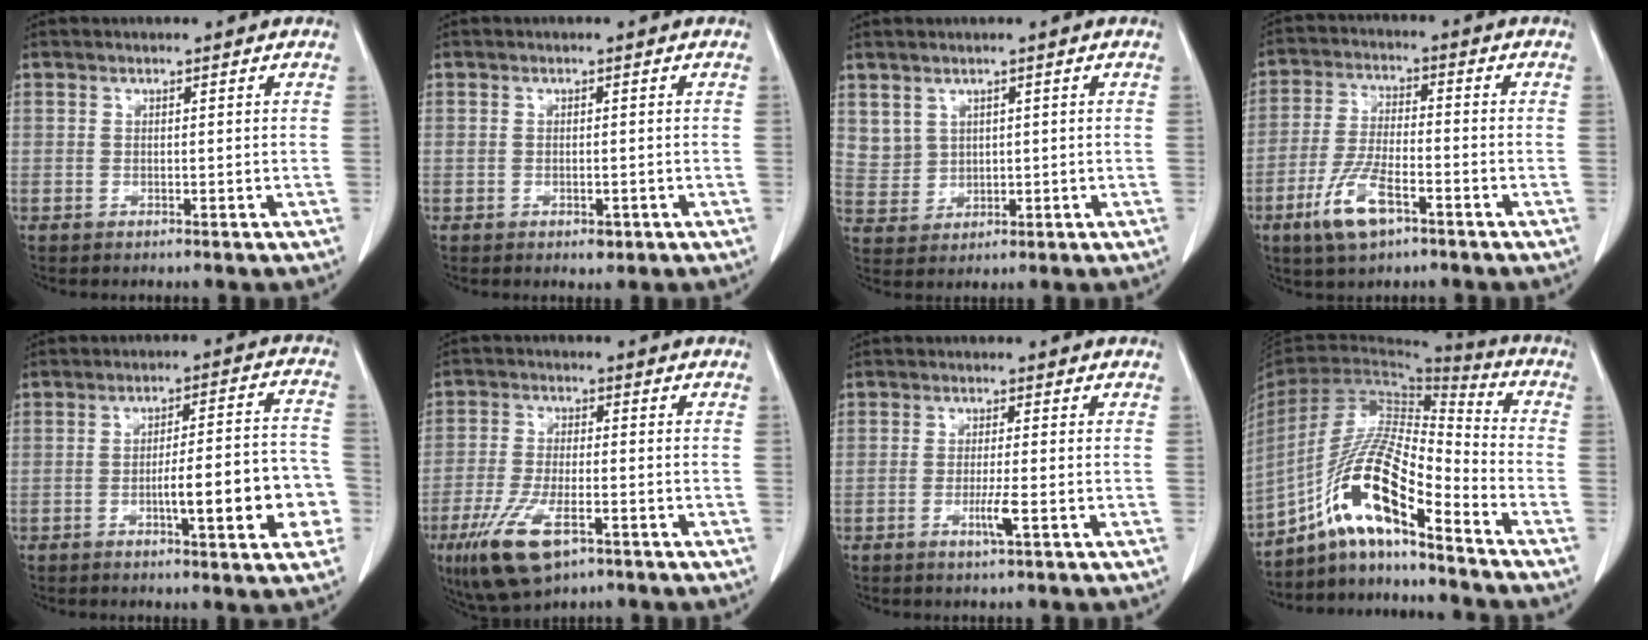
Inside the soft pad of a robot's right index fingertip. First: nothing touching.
{"total": 1.7, "force": [-0.6, 1.0, 1.2], "torque": [-0.014, 0.002, 0.003]}
{"total": 4.1, "force": [2.1, 3.5, 0.5], "torque": [-0.007, 0.007, 0.055]}
{"total": 8.8, "force": [-4.8, 2.6, 6.9], "torque": [-0.145, -0.008, -0.088]}
{"total": 12.1, "force": [-3.7, 2.1, 11.4], "torque": [-0.151, 0.024, -0.047]}
{"total": 10.7, "force": [-5.7, 3.6, 8.3], "torque": [-0.167, -0.019, -0.095]}
{"total": 2.9, "force": [-1.1, -0.3, 2.7], "torque": [-0.049, -0.005, -0.019]}
{"total": 15.0, "force": [-9.8, 1.9, 11.2], "torque": [-0.213, 0.010, -0.178]}